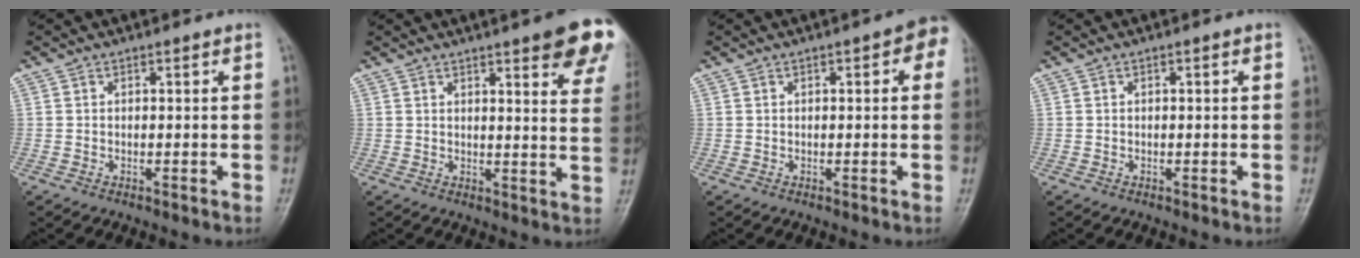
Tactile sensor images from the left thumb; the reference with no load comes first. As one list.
[{"total": 13.6, "force": [8.2, 2.9, 10.4], "torque": [-0.100, -0.032, 0.086]}, {"total": 4.8, "force": [1.5, 1.8, 4.2], "torque": [-0.036, 0.010, 0.007]}, {"total": 0.0}]